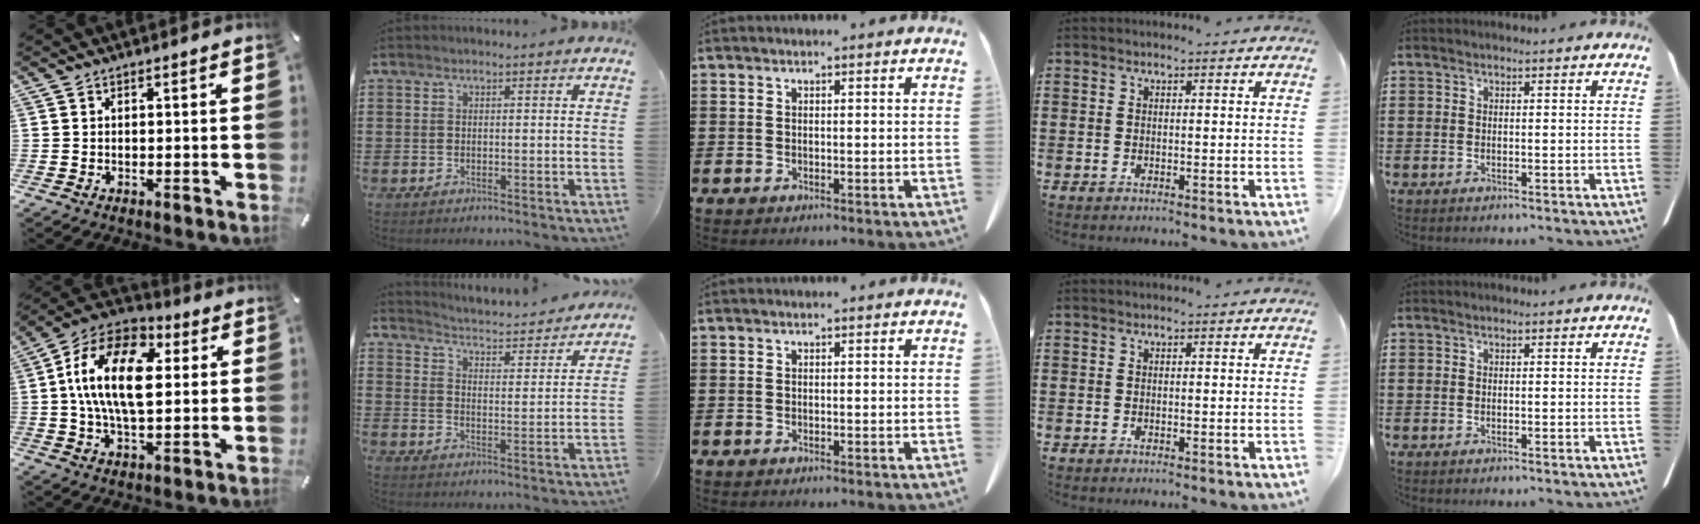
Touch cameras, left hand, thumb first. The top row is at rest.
{"thumb": {"total": 18.4, "force": [2.8, 10.9, 14.6], "torque": [-0.298, 0.008, 0.045]}, "index": {"total": 3.1, "force": [3.1, -0.3, 0.1], "torque": [-0.023, -0.037, 0.044]}}